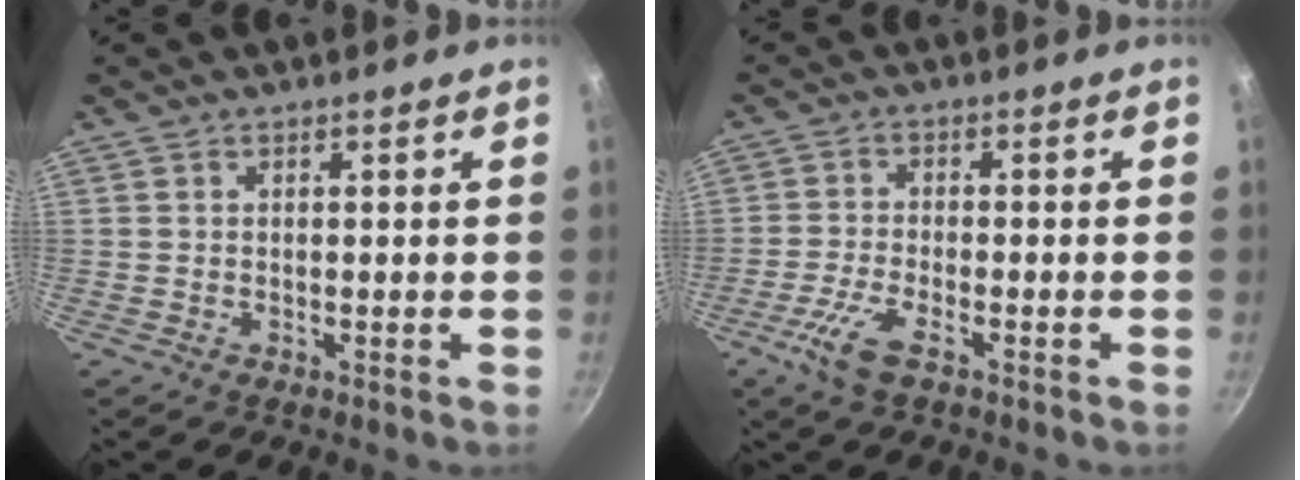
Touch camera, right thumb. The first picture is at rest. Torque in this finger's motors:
{"motor_torque": [0.86, 0.45, 0.69, -0.83, 0.04]}